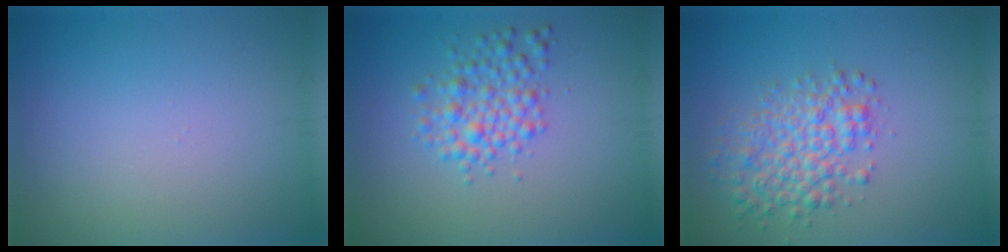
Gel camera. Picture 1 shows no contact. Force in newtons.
{"total": 3.3, "press": 3.3, "slide": 0.1}
{"total": 4.3, "press": 4.3, "slide": 0.1}